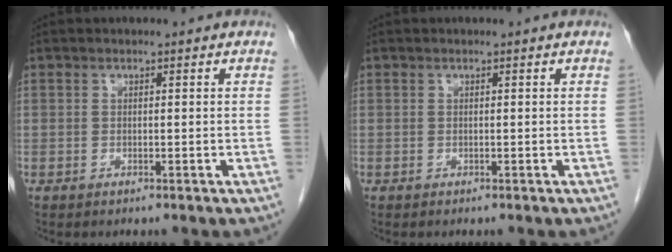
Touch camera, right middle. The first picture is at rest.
{"total": 0.0}